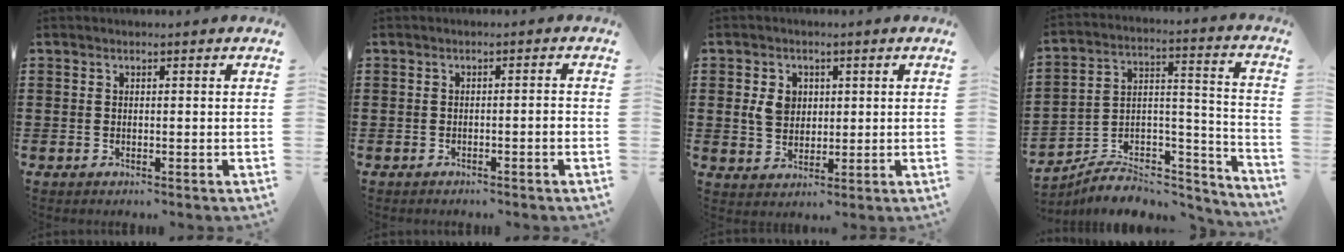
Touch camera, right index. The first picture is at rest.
{"total": 1.4, "force": [-0.9, -0.1, 1.0], "torque": [-0.016, -0.004, -0.018]}
{"total": 4.4, "force": [0.7, 3.3, 2.8], "torque": [-0.073, 0.008, 0.008]}
{"total": 6.5, "force": [-5.4, 3.1, 1.8], "torque": [-0.030, 0.010, -0.102]}